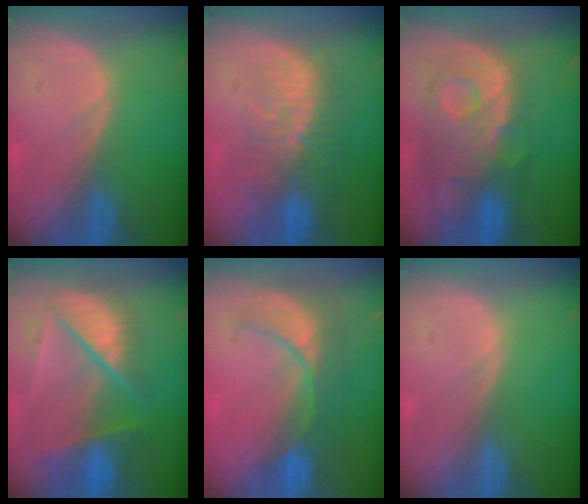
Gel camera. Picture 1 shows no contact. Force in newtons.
{"total": 9.9, "press": 8.5, "slide": 5.0}
{"total": 11.3, "press": 9.7, "slide": 5.7}
{"total": 9.3, "press": 8.2, "slide": 4.4}
{"total": 8.4, "press": 7.8, "slide": 3.1}
{"total": 0.0}